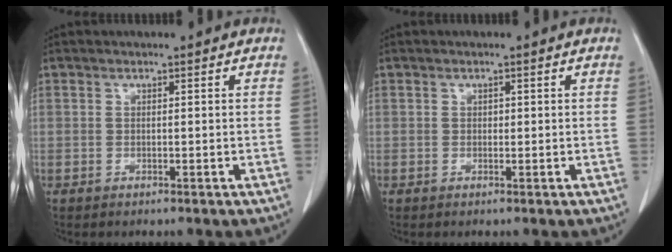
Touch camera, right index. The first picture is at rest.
{"total": 0.5, "force": [0.1, 0.4, 0.3], "torque": [-0.003, 0.002, 0.000]}